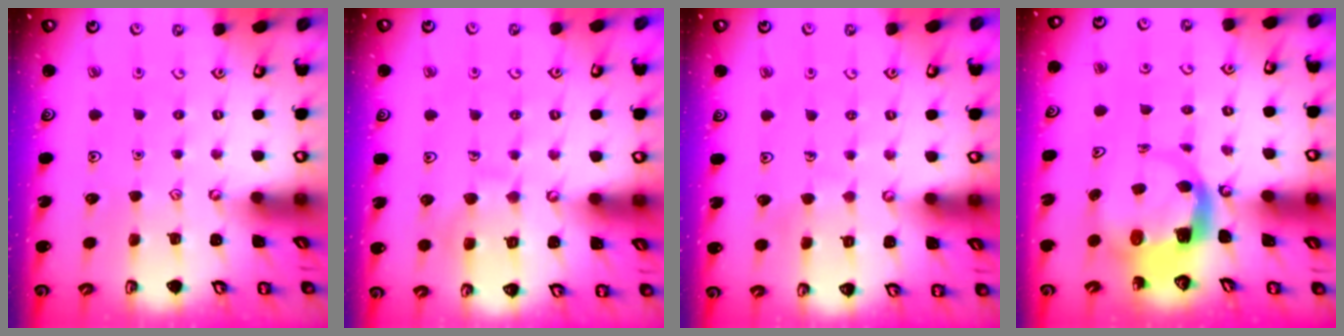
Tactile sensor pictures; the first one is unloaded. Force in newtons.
{"total": 7.9, "press": 7.8, "slide": 0.6}
{"total": 2.3, "press": 2.3, "slide": 0.1}
{"total": 4.5, "press": 4.5, "slide": 0.7}